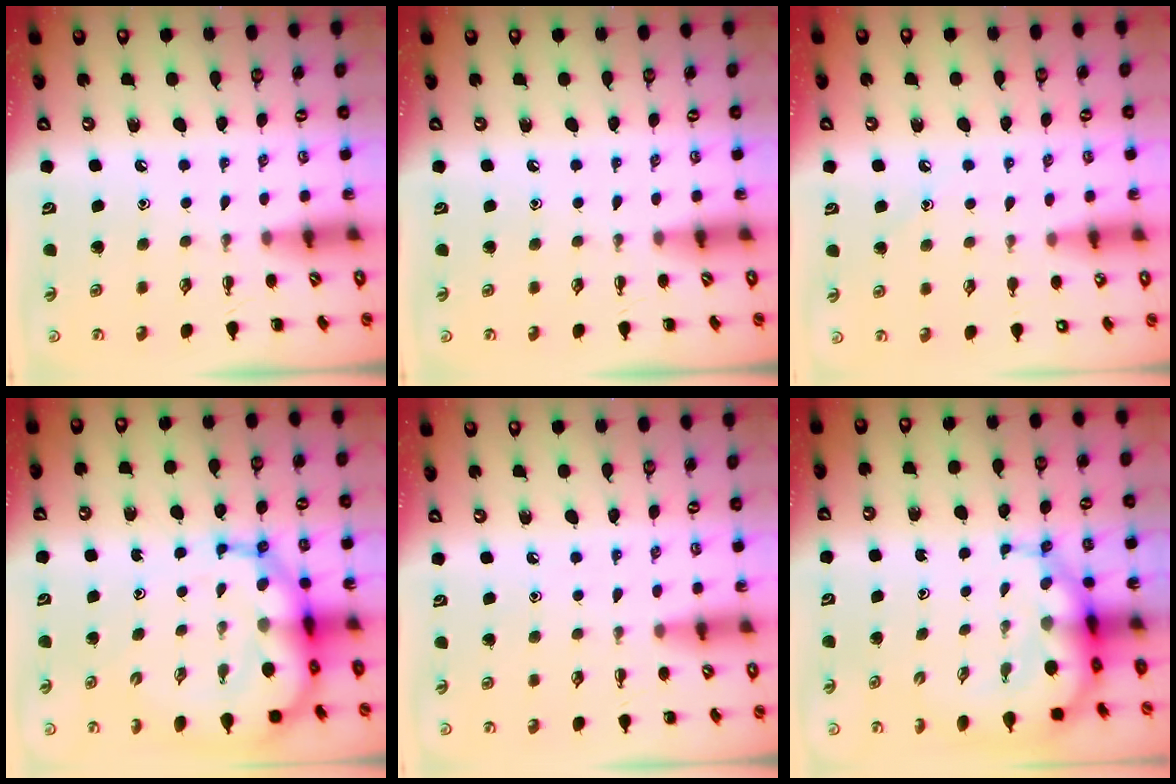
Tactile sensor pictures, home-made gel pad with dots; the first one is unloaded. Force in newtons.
{"total": 0.0}
{"total": 9.5, "press": 9.2, "slide": 2.5}
{"total": 14.3, "press": 13.8, "slide": 3.9}
{"total": 6.9, "press": 6.6, "slide": 2.1}
{"total": 9.5, "press": 9.2, "slide": 2.4}